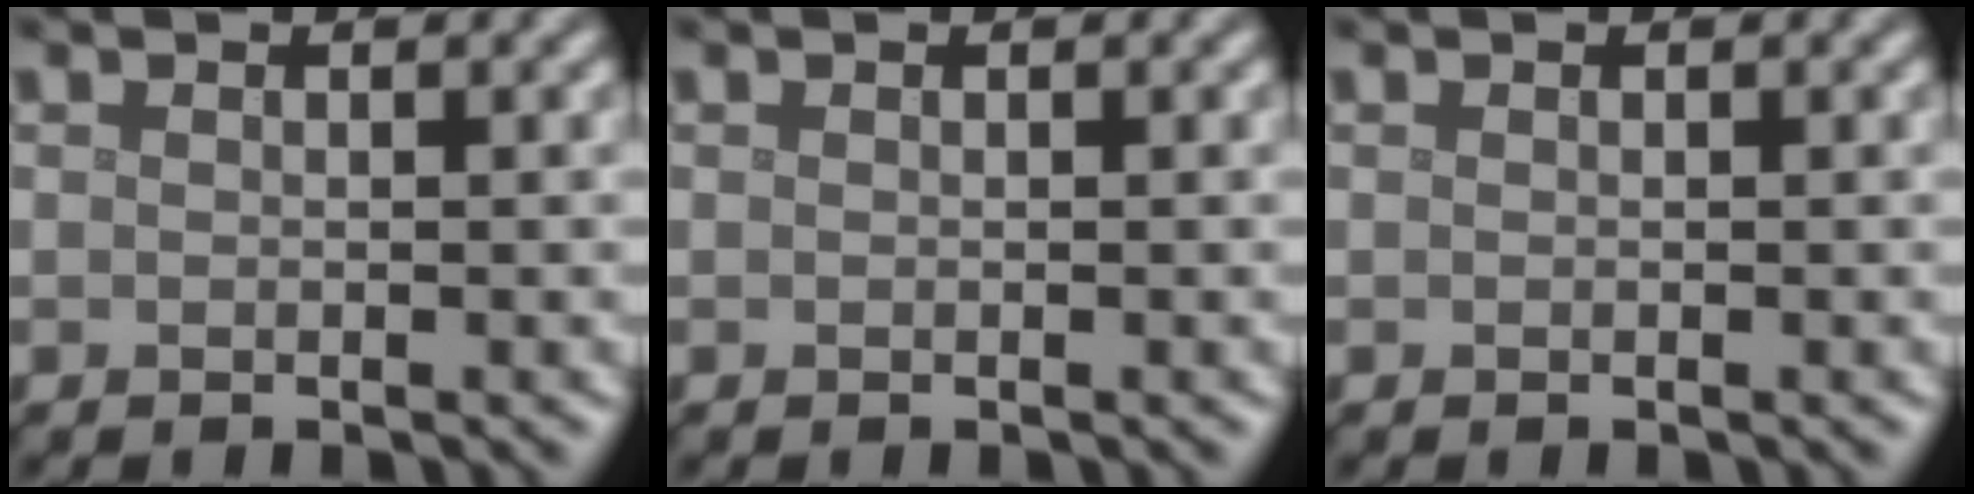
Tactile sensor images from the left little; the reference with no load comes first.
{"total": 0.0}
{"total": 0.0}